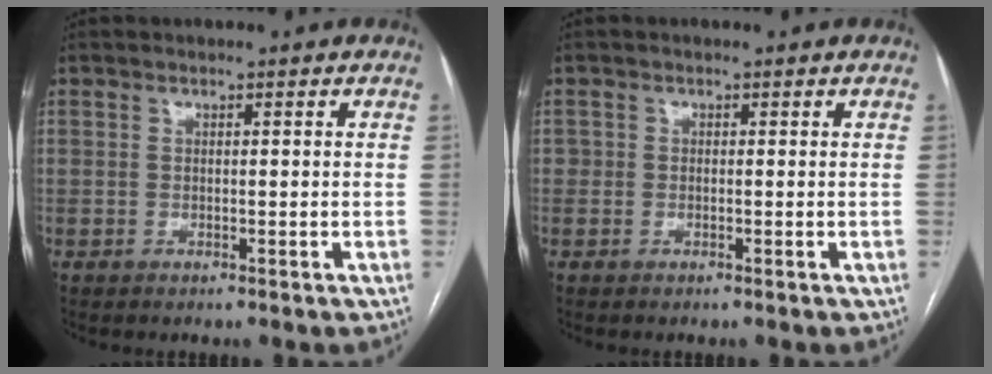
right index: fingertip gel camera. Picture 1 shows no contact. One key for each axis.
{"total": 0.7, "fx": 0.0, "fy": 0.7, "fz": 0.2, "tx": 0.005, "ty": 0.005, "tz": -0.002}